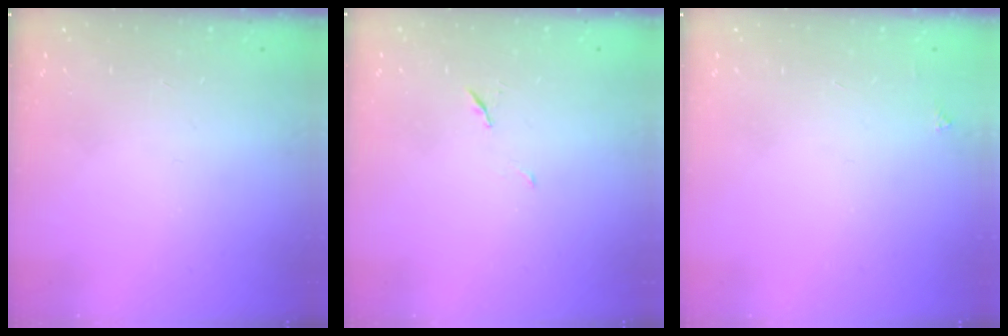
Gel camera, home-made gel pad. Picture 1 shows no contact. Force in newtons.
{"total": 3.8, "press": 3.4, "slide": 1.7}
{"total": 2.0, "press": 2.0, "slide": 0.3}